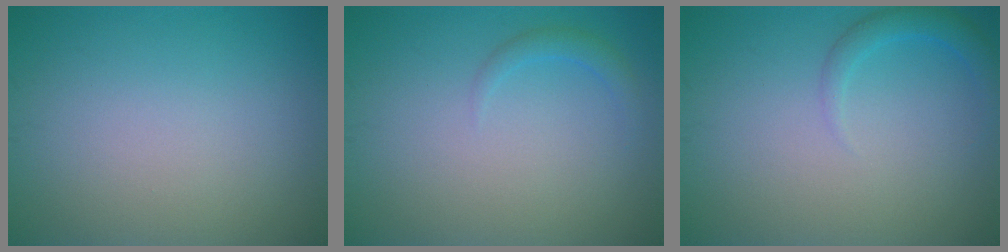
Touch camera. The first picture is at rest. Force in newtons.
{"total": 1.3, "press": 1.3, "slide": 0.0}
{"total": 1.8, "press": 1.8, "slide": 0.2}